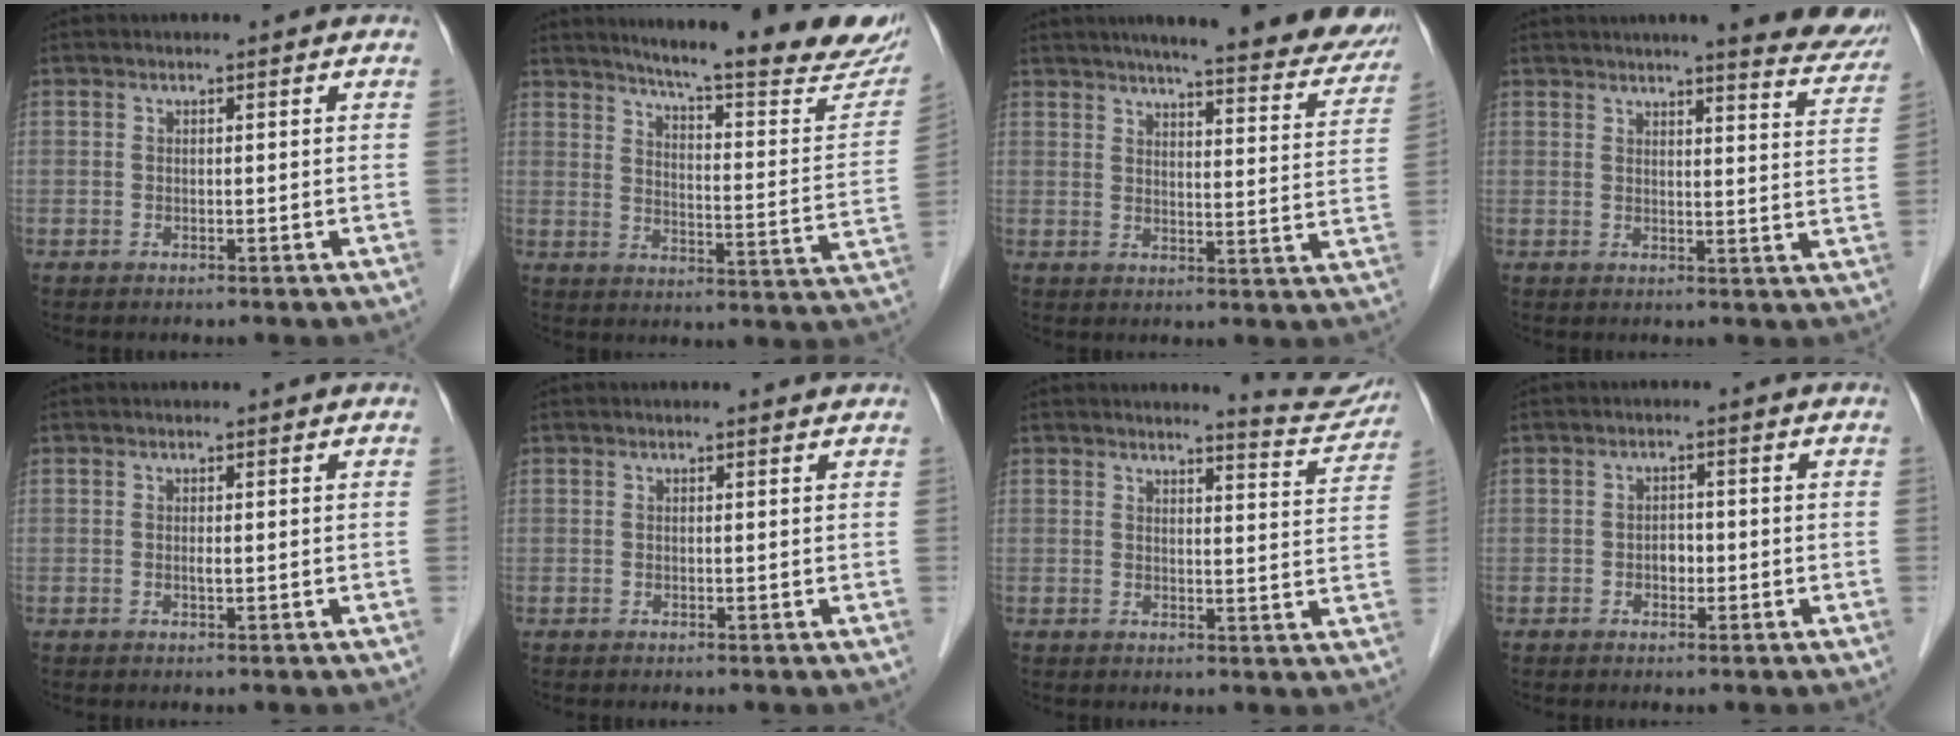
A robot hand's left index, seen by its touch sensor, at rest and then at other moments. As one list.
[{"total": 23.5, "force": [20.5, 1.5, 11.5], "torque": [-0.161, -0.072, 0.252]}, {"total": 22.7, "force": [19.9, 2.7, 10.5], "torque": [-0.135, -0.033, 0.234]}, {"total": 12.4, "force": [11.2, 0.9, 5.4], "torque": [-0.052, -0.020, 0.114]}, {"total": 0.6, "force": [0.2, 0.0, 0.5], "torque": [-0.012, 0.000, 0.004]}, {"total": 1.5, "force": [1.5, 0.0, 0.3], "torque": [-0.013, 0.003, 0.016]}, {"total": 6.5, "force": [6.5, 0.2, 0.4], "torque": [-0.008, -0.034, 0.064]}, {"total": 1.6, "force": [-0.4, 1.1, 1.0], "torque": [-0.014, 0.005, -0.007]}]